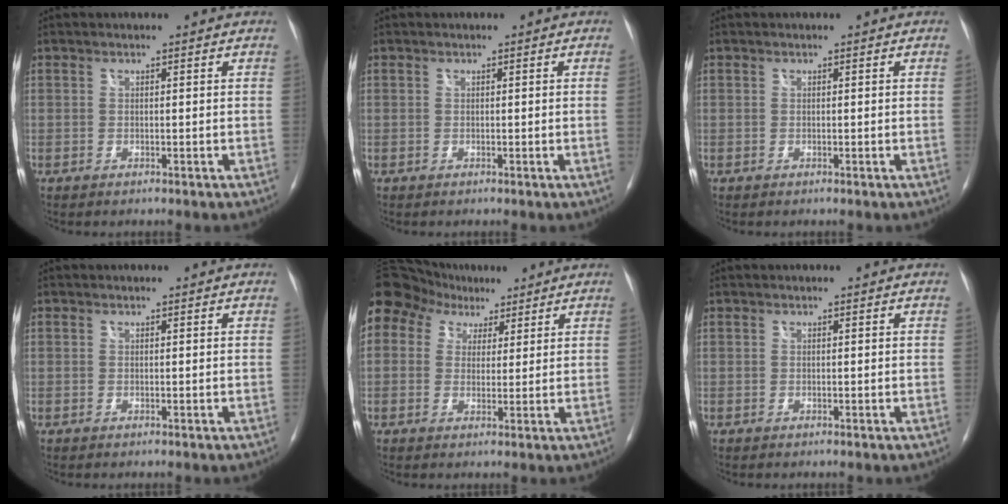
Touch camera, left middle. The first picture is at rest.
{"total": 0.6, "force": [-0.1, -0.2, 0.6], "torque": [-0.006, 0.001, -0.001]}
{"total": 0.0}
{"total": 0.0}
{"total": 18.9, "force": [10.8, 13.3, 8.0], "torque": [-0.233, 0.091, 0.203]}
{"total": 0.0}